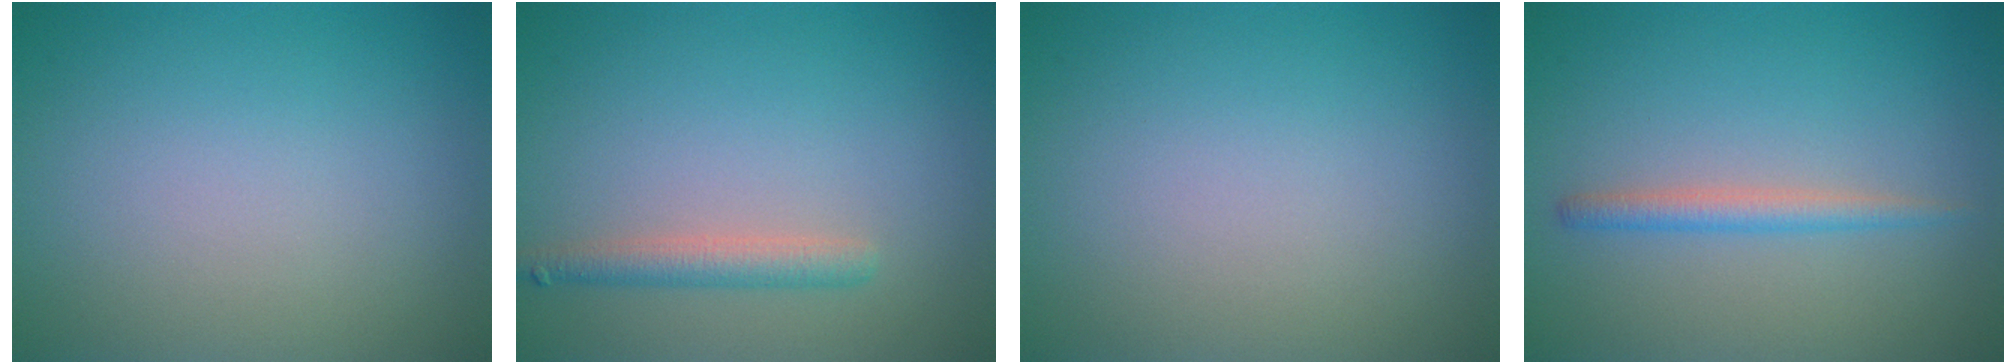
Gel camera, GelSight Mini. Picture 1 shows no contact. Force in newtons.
{"total": 2.2, "press": 2.2, "slide": 0.1}
{"total": 0.0}
{"total": 1.8, "press": 1.8, "slide": 0.1}